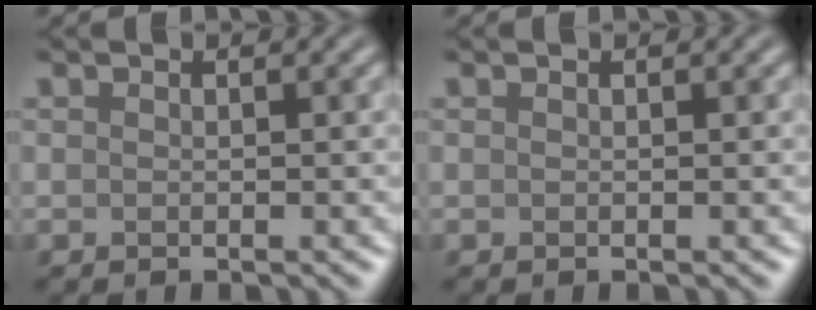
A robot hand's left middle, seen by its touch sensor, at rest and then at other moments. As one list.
[{"total": 0.0}]